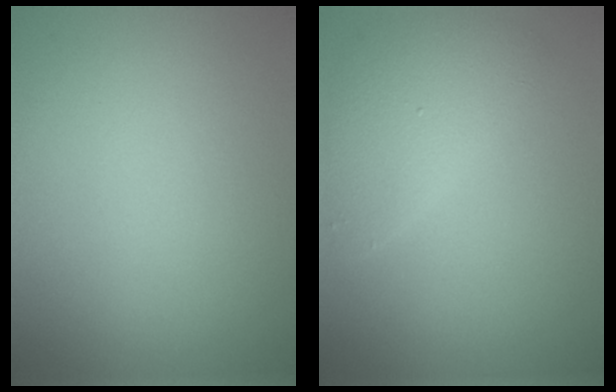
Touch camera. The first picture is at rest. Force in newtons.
{"total": 3.4, "press": 3.4, "slide": 0.1}